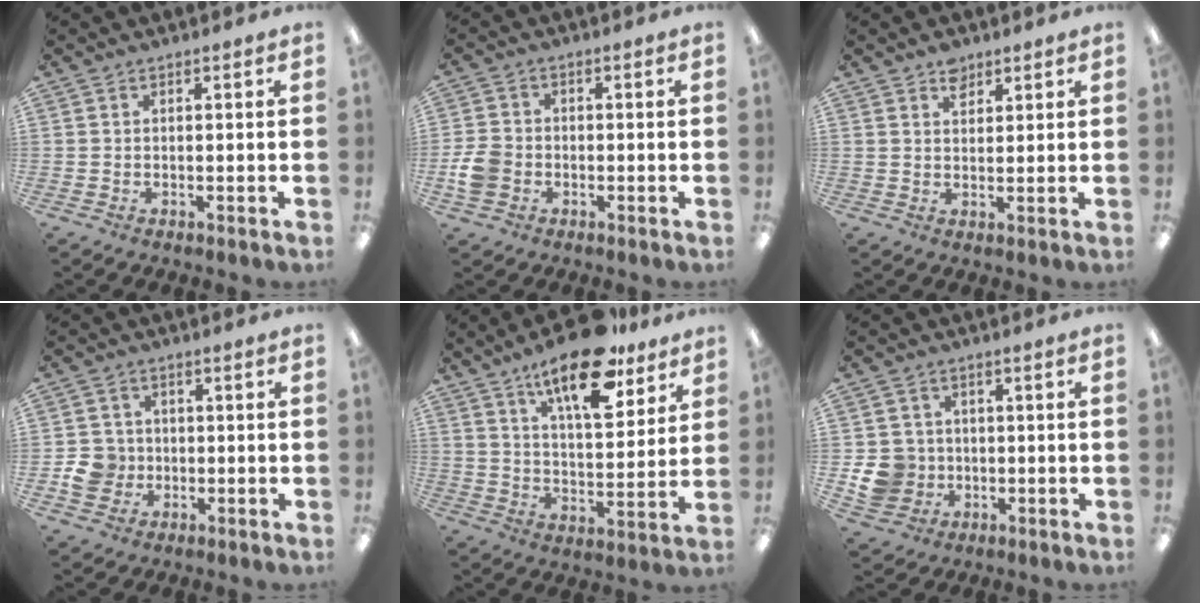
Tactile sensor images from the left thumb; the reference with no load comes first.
{"total": 6.1, "force": [-1.7, 4.9, 3.1], "torque": [-0.064, 0.014, -0.028]}
{"total": 3.5, "force": [2.6, 2.0, 1.3], "torque": [-0.013, -0.011, 0.046]}
{"total": 6.5, "force": [-1.2, 6.0, 2.2], "torque": [-0.040, 0.010, -0.021]}
{"total": 17.6, "force": [12.2, 6.6, 10.8], "torque": [-0.166, -0.064, 0.202]}
{"total": 8.4, "force": [-0.9, 8.0, 2.5], "torque": [-0.062, 0.015, -0.008]}